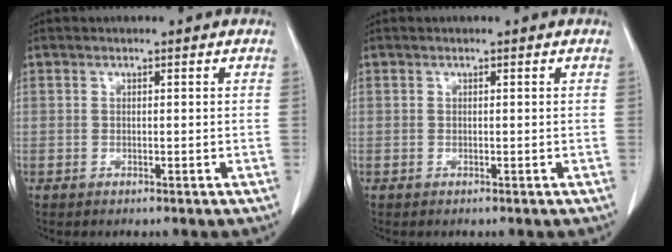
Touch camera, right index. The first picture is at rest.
{"total": 0.0}